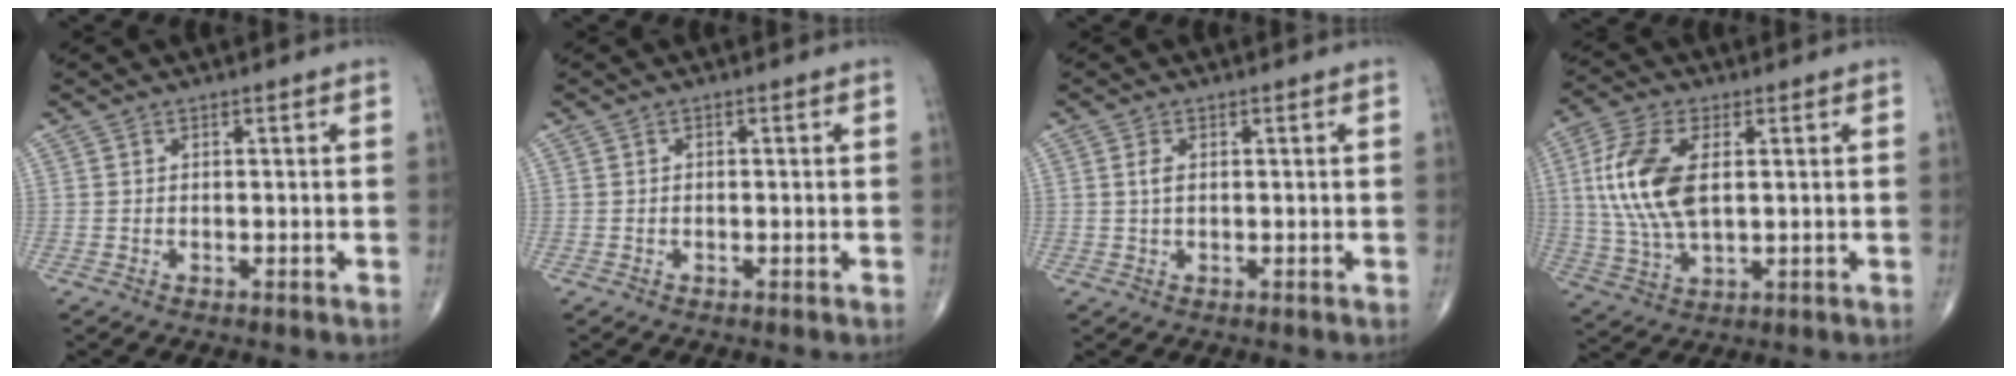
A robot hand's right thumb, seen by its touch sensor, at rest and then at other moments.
{"total": 0.0}
{"total": 1.7, "force": [0.3, 0.9, 1.4], "torque": [-0.034, 0.003, 0.008]}
{"total": 13.9, "force": [2.2, 7.0, 11.8], "torque": [-0.260, -0.002, 0.046]}